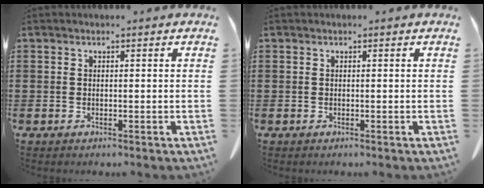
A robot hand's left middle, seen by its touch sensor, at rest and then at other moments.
{"total": 0.0}